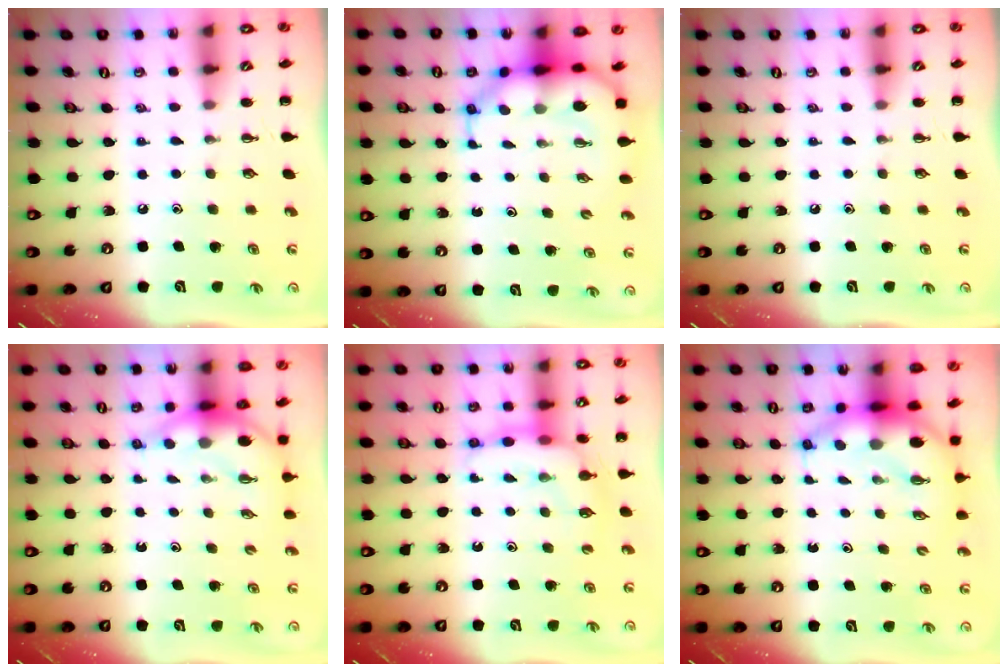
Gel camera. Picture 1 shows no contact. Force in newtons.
{"total": 8.0, "press": 7.7, "slide": 2.2}
{"total": 0.0}
{"total": 5.7, "press": 5.7, "slide": 0.7}
{"total": 10.9, "press": 10.8, "slide": 1.5}
{"total": 7.0, "press": 6.9, "slide": 1.6}